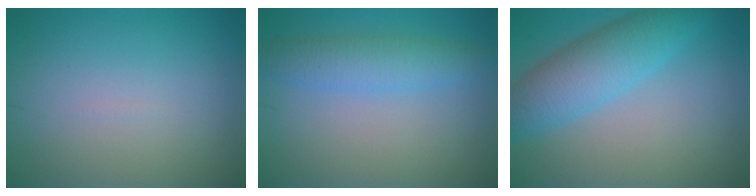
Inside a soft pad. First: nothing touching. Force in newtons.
{"total": 3.6, "press": 3.6, "slide": 0.2}
{"total": 5.8, "press": 5.8, "slide": 0.1}